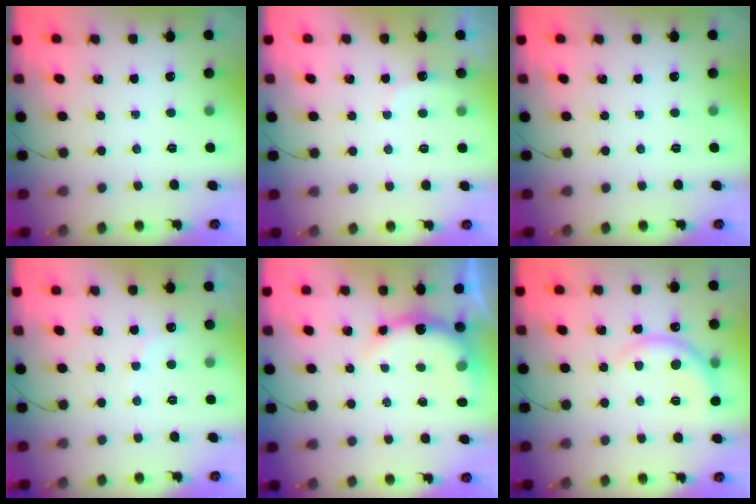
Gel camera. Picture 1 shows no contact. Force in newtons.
{"total": 5.3, "press": 5.2, "slide": 0.9}
{"total": 0.0}
{"total": 5.5, "press": 5.4, "slide": 0.9}
{"total": 8.8, "press": 8.7, "slide": 1.0}
{"total": 7.2, "press": 7.2, "slide": 0.6}